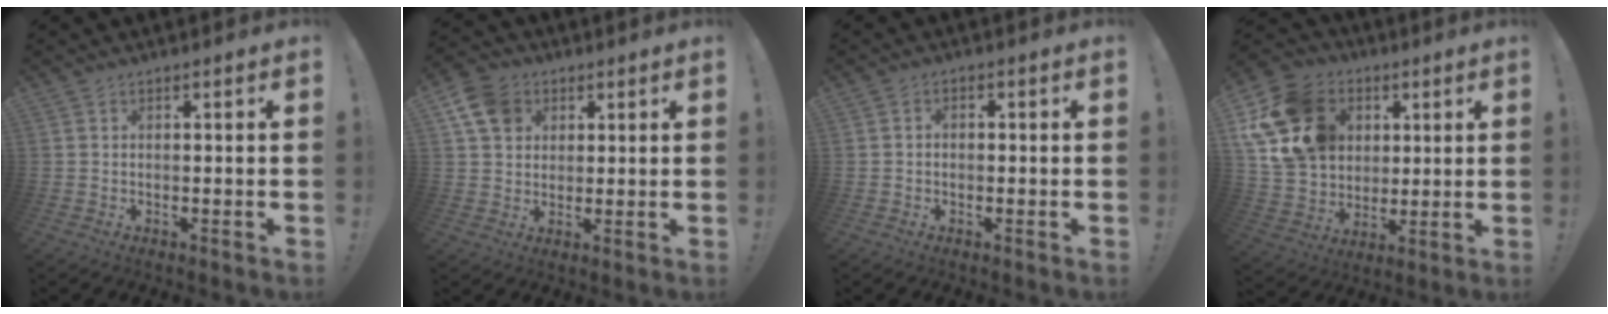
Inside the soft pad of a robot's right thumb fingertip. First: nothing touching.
{"total": 11.3, "force": [4.4, 9.2, 4.8], "torque": [-0.079, -0.015, 0.090]}
{"total": 1.6, "force": [-1.0, 1.0, 0.7], "torque": [-0.012, 0.009, -0.018]}
{"total": 20.2, "force": [6.8, 16.3, 9.7], "torque": [-0.164, -0.019, 0.151]}